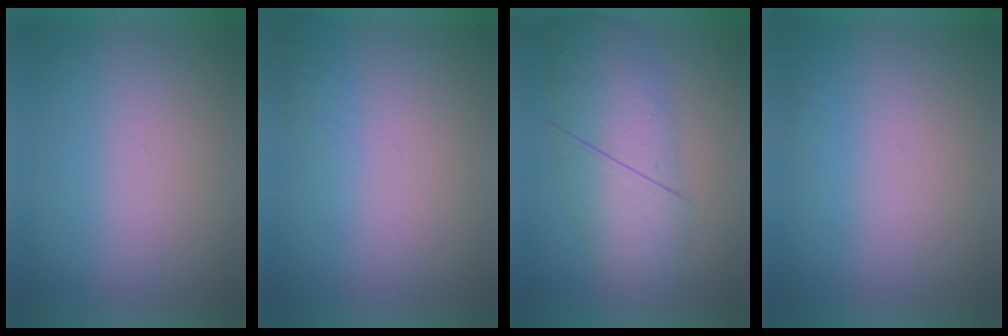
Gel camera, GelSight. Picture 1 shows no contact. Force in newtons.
{"total": 1.0}
{"total": 4.5}
{"total": 1.0}